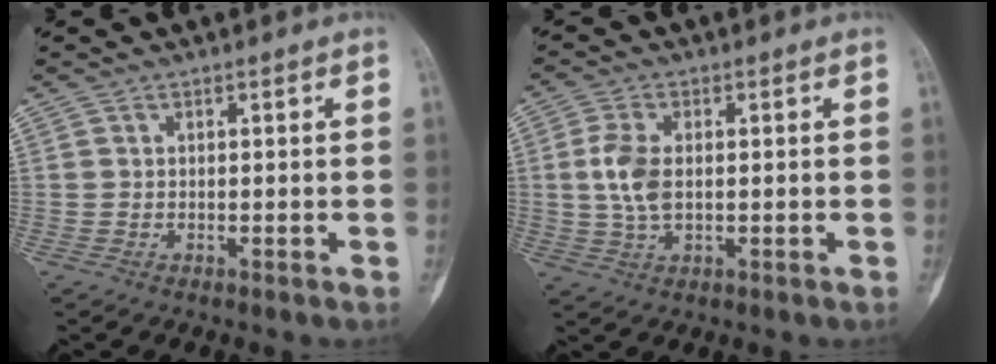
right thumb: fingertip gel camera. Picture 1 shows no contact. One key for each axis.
{"total": 6.4, "fx": 0.1, "fy": 3.5, "fz": 5.4, "tx": -0.120, "ty": 0.003, "tz": 0.002}